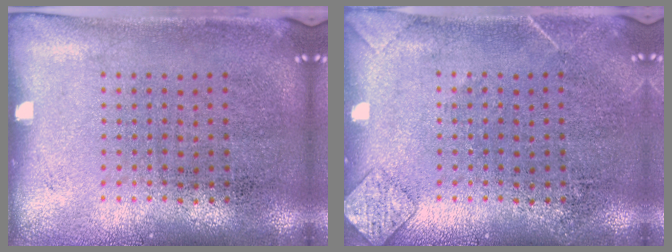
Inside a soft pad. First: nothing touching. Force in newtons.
{"total": 1.6, "press": 1.5, "slide": 0.1}